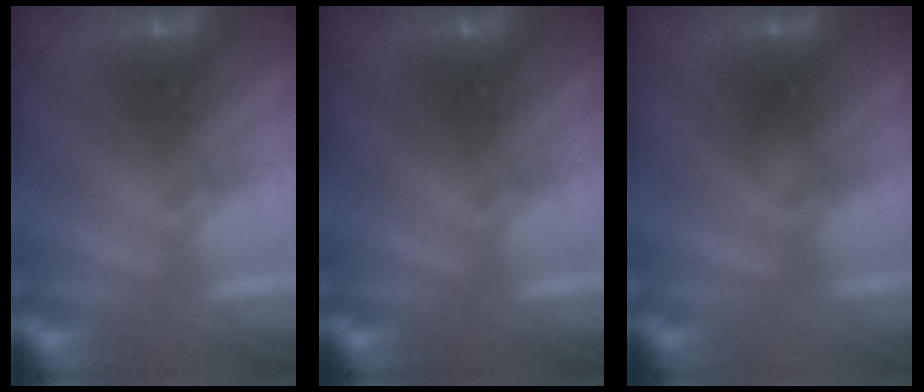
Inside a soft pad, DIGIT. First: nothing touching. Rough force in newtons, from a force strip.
{"total": 0.0}
{"total": 2.2}